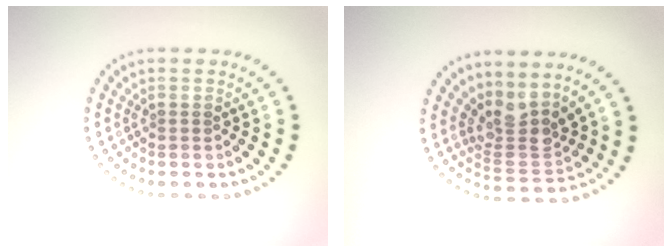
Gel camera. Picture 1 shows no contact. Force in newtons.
{"total": 3.3, "press": 2.6, "slide": 2.0}